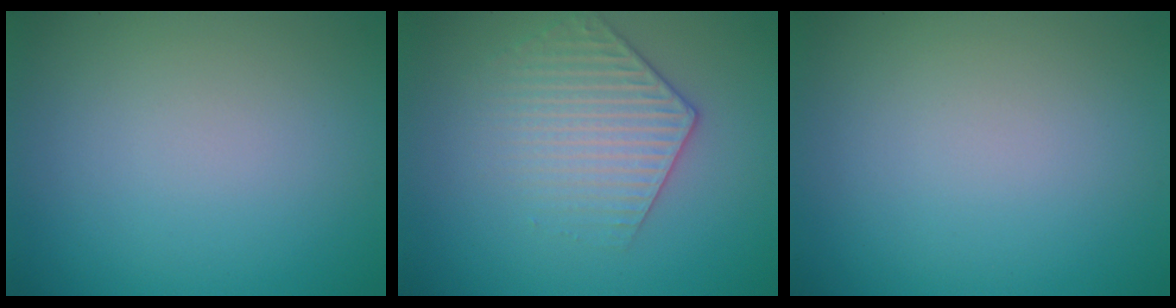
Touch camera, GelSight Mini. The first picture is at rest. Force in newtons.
{"total": 3.2, "press": 3.0, "slide": 0.9}
{"total": 0.0}